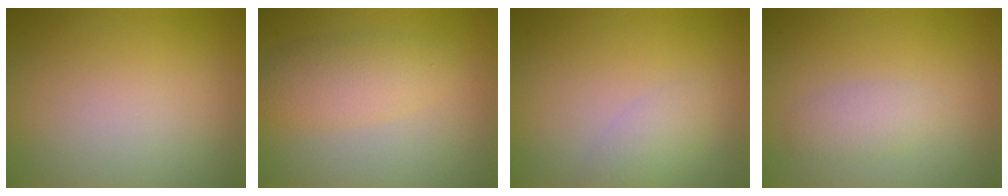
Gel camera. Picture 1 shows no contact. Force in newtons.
{"total": 3.3, "press": 3.3, "slide": 0.1}
{"total": 2.0, "press": 2.0, "slide": 0.1}
{"total": 1.7, "press": 1.7, "slide": 0.2}